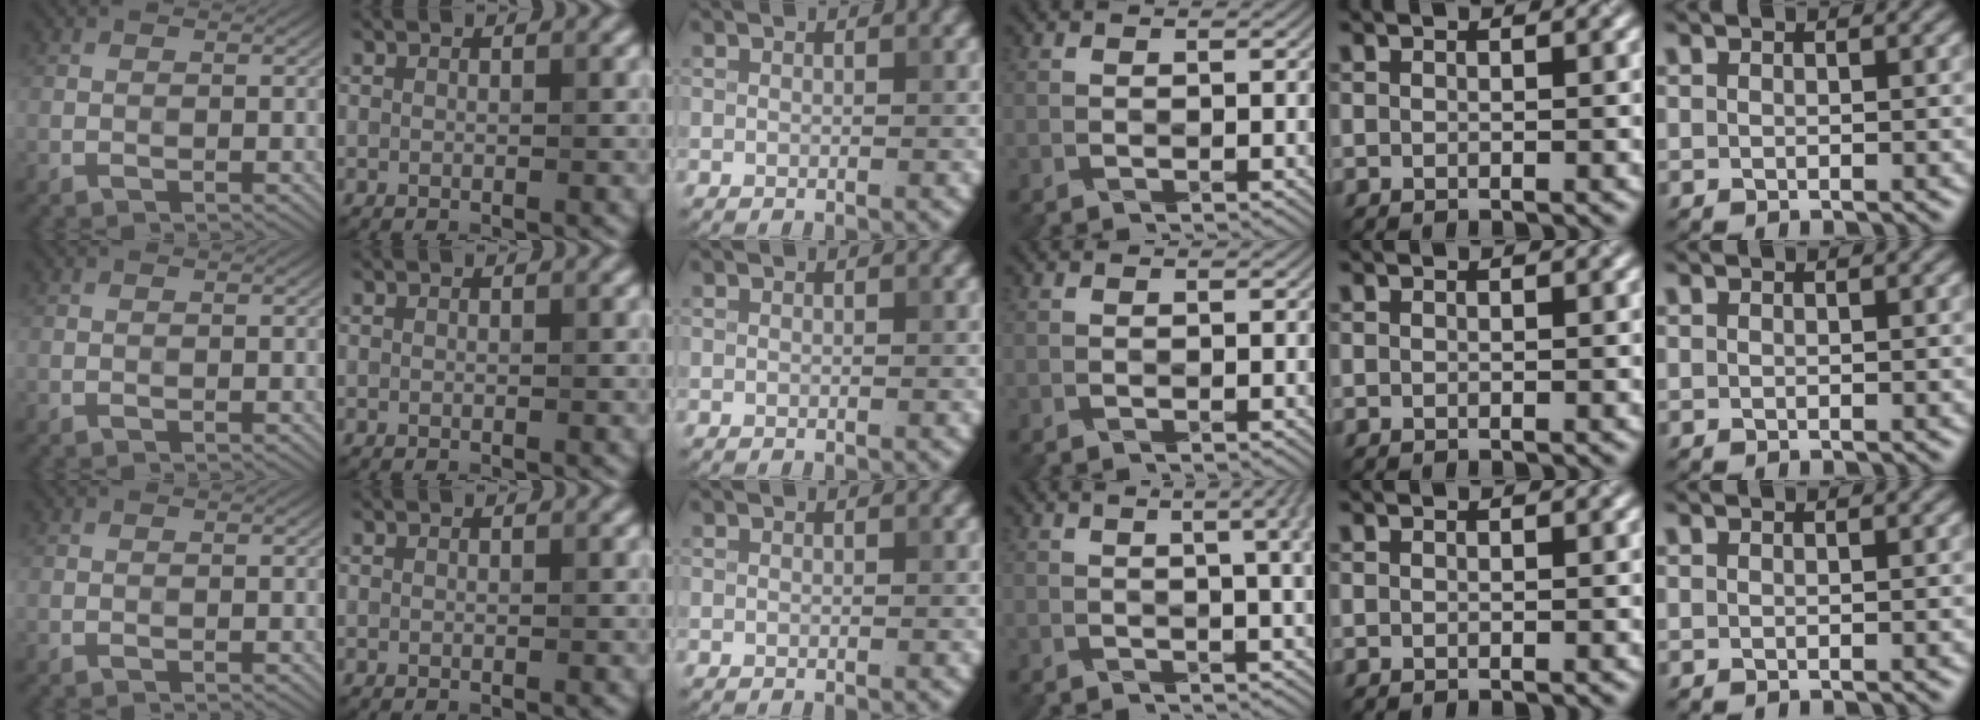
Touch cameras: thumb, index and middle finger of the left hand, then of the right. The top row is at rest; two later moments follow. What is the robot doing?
{"motion": "wrap", "object": "arm wrap"}